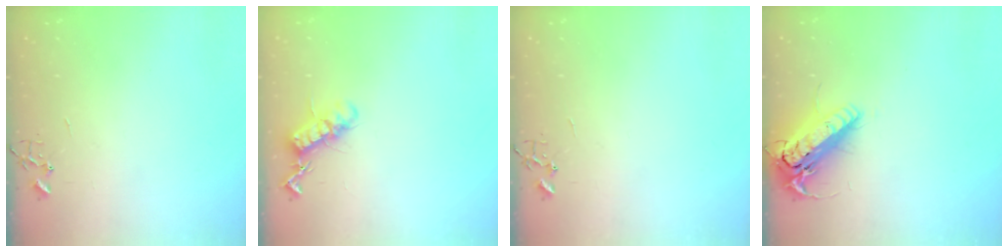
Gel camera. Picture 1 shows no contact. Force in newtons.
{"total": 12.5, "press": 12.5, "slide": 0.6}
{"total": 0.0}
{"total": 17.8, "press": 17.5, "slide": 3.4}